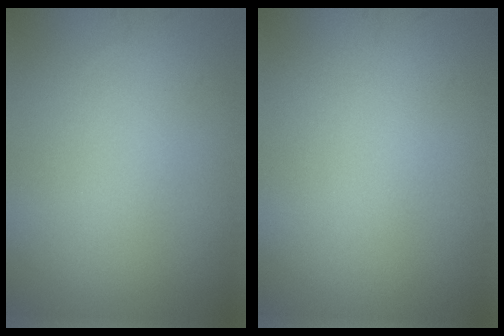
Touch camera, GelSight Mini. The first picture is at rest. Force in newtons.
{"total": 0.0}